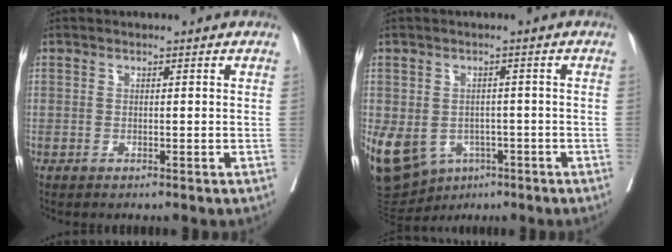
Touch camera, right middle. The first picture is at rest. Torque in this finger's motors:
{"motor_torque": [1.47, -0.37, 1.05, 0.21]}